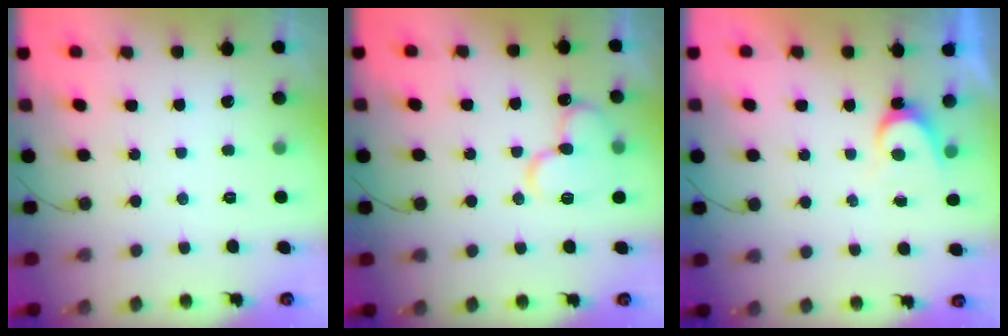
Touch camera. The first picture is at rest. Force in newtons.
{"total": 13.4, "press": 13.3, "slide": 1.7}
{"total": 3.4, "press": 3.4, "slide": 0.3}